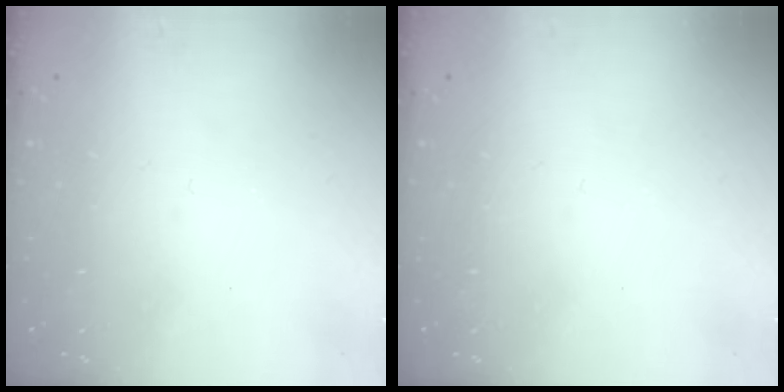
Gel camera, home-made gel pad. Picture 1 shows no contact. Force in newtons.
{"total": 0.0}